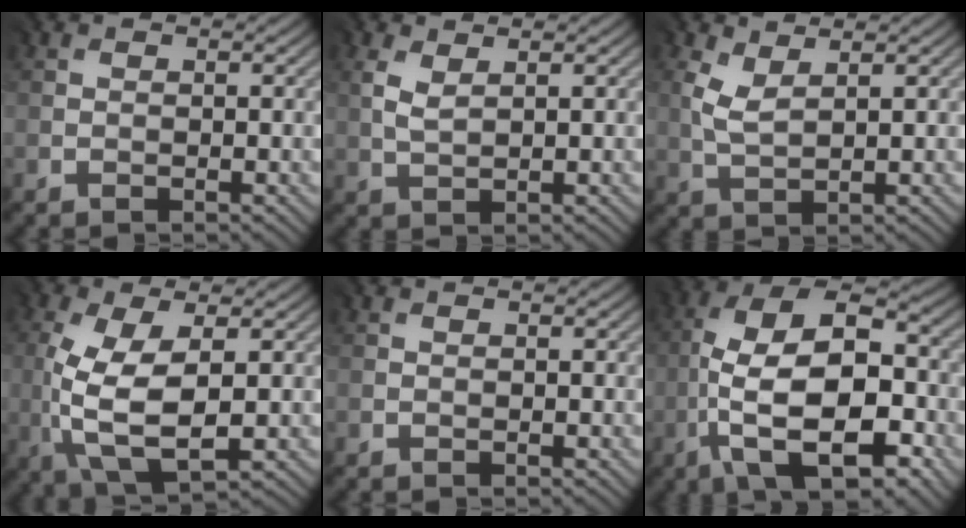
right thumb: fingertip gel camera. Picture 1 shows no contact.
{"total": 1.5, "force": [1.1, 0.5, 0.9], "torque": [-0.034, -0.001, 0.029]}
{"total": 2.4, "force": [1.5, 0.7, 1.7], "torque": [-0.054, -0.001, 0.036]}
{"total": 8.7, "force": [-0.8, 3.9, 7.7], "torque": [-0.190, -0.008, -0.009]}
{"total": 0.0}
{"total": 15.1, "force": [-4.2, 6.9, 12.8], "torque": [-0.235, 0.007, -0.064]}